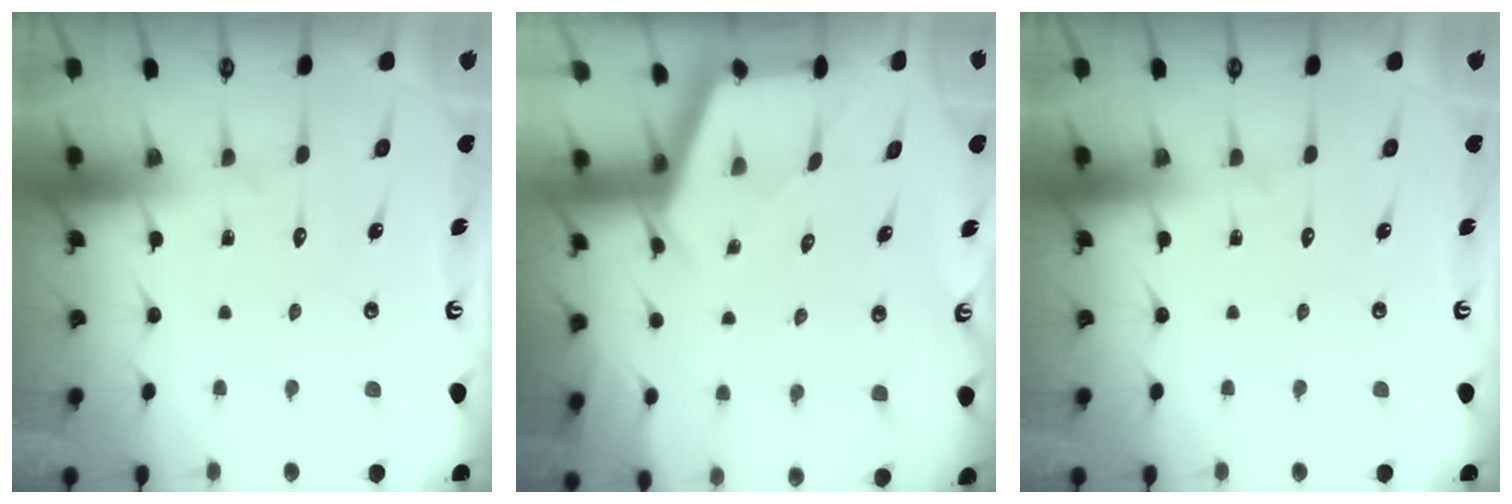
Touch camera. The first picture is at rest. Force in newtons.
{"total": 2.7, "press": 2.7, "slide": 0.3}
{"total": 0.0}